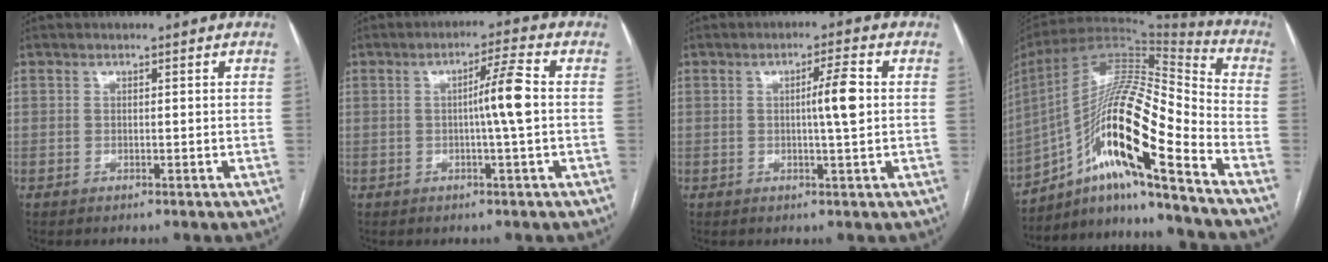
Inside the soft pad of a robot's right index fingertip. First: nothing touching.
{"total": 5.6, "force": [-0.3, -0.9, 5.5], "torque": [-0.090, 0.009, -0.006]}
{"total": 4.5, "force": [0.2, -0.4, 4.4], "torque": [-0.072, 0.002, 0.002]}
{"total": 21.1, "force": [-11.1, 1.9, 17.9], "torque": [-0.341, 0.005, -0.196]}